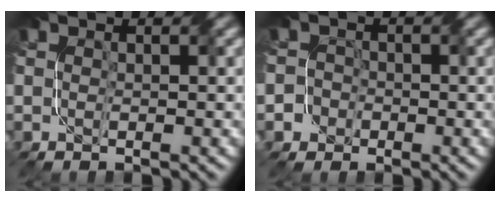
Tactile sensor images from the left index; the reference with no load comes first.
{"total": 2.6, "force": [-1.7, 2.1, -0.1], "torque": [0.027, 0.012, -0.039]}